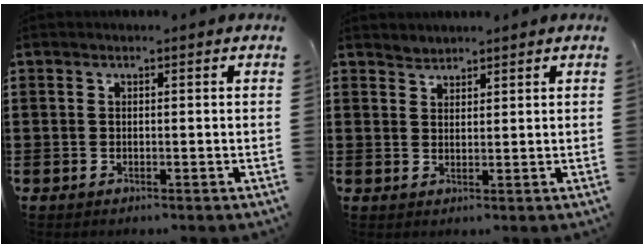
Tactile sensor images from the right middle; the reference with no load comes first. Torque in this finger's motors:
{"motor_torque": [-0.15, -0.09, 0.08, -0.02]}